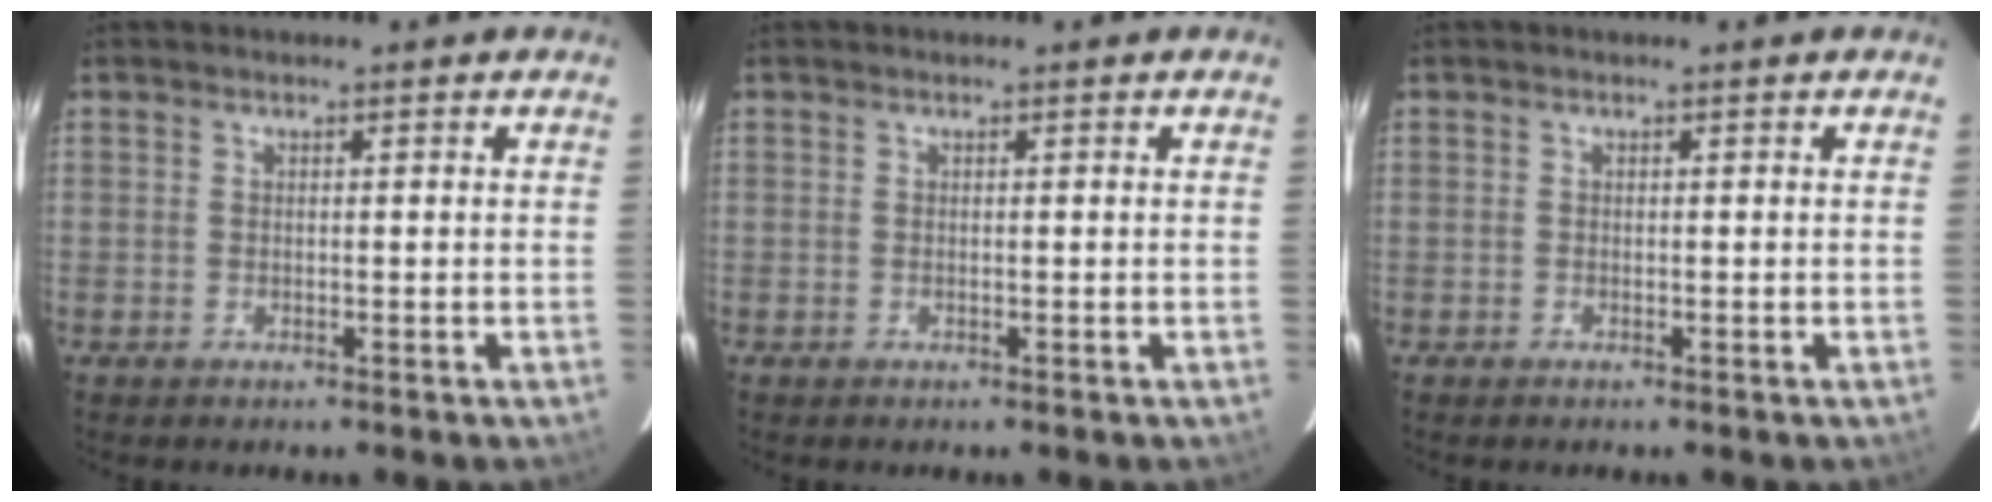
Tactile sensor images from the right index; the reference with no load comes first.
{"total": 0.0}
{"total": 0.0}